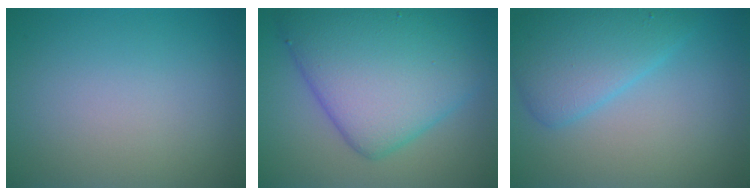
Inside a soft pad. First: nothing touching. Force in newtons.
{"total": 10.4, "press": 10.4, "slide": 0.4}
{"total": 4.7, "press": 4.7, "slide": 0.2}